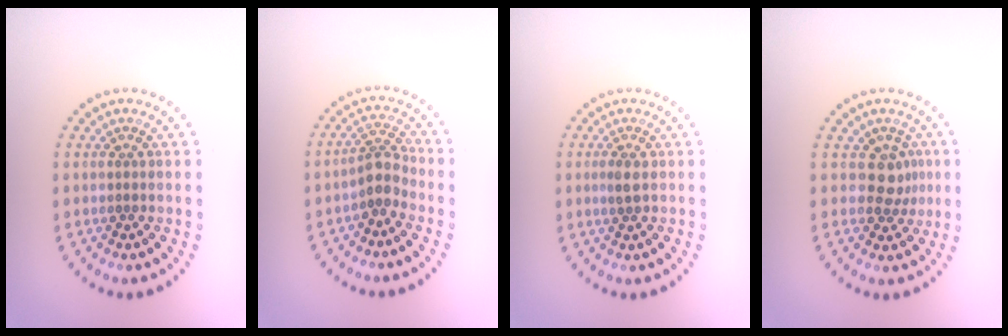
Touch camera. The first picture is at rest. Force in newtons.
{"total": 2.5, "press": 1.9, "slide": 1.6}
{"total": 1.3, "press": 1.2, "slide": 0.4}
{"total": 2.3, "press": 1.8, "slide": 1.5}